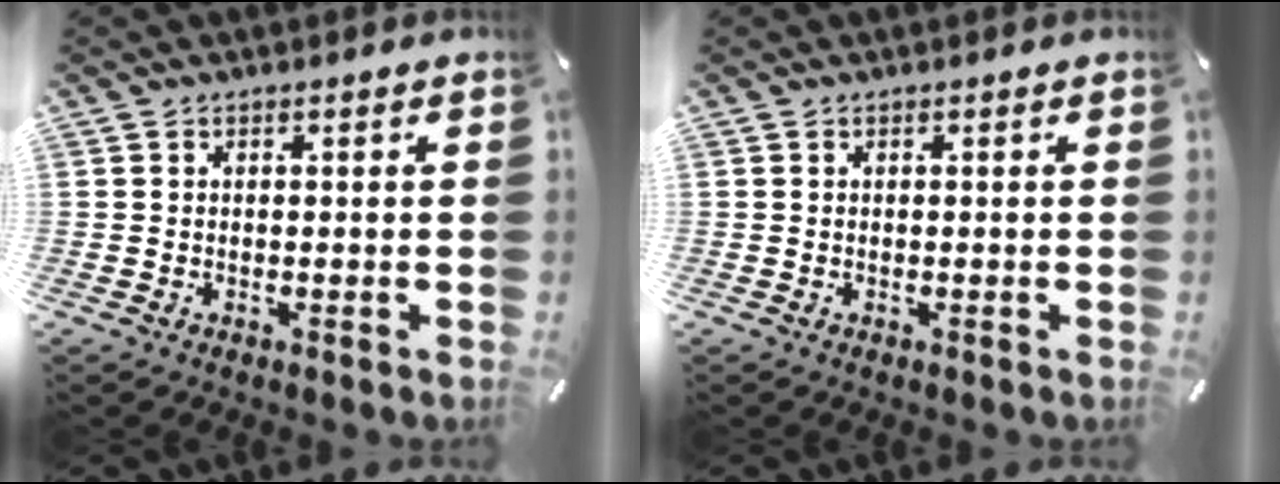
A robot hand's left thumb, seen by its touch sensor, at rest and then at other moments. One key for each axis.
{"total": 0.0}